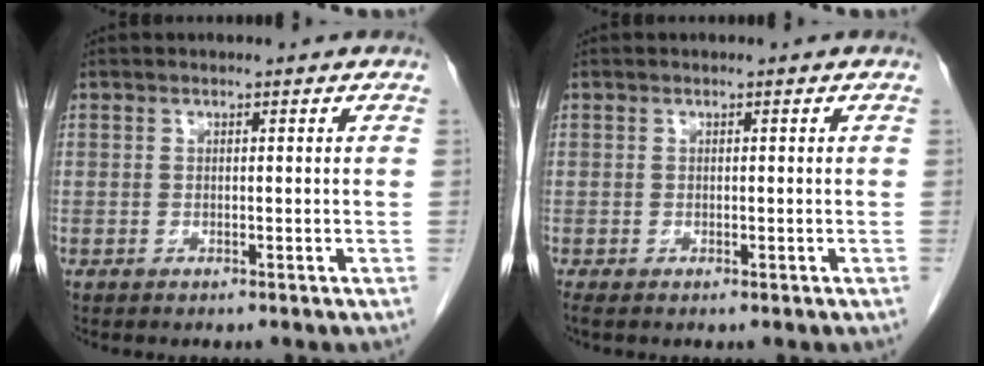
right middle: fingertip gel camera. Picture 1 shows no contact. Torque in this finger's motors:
{"motor_torque": [0.13, 0.10, -0.02, 0.02]}